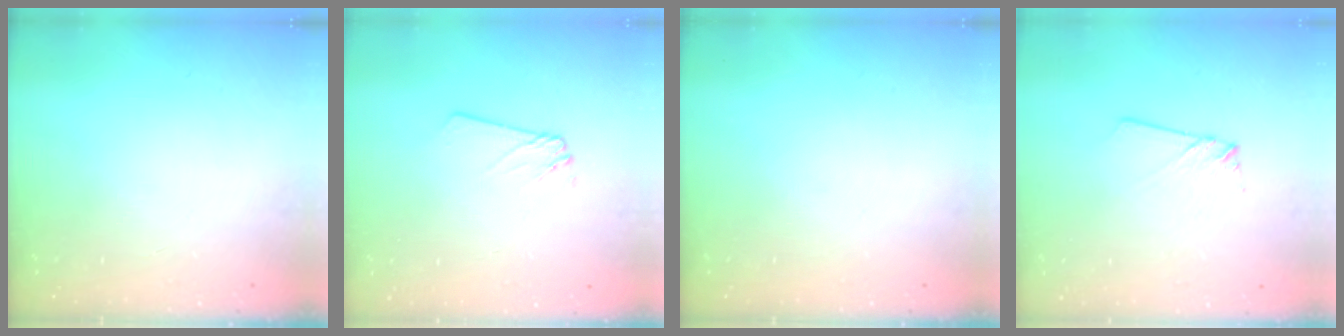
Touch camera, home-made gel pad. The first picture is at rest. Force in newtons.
{"total": 2.4, "press": 2.4, "slide": 0.2}
{"total": 0.0}
{"total": 3.5, "press": 3.5, "slide": 0.4}